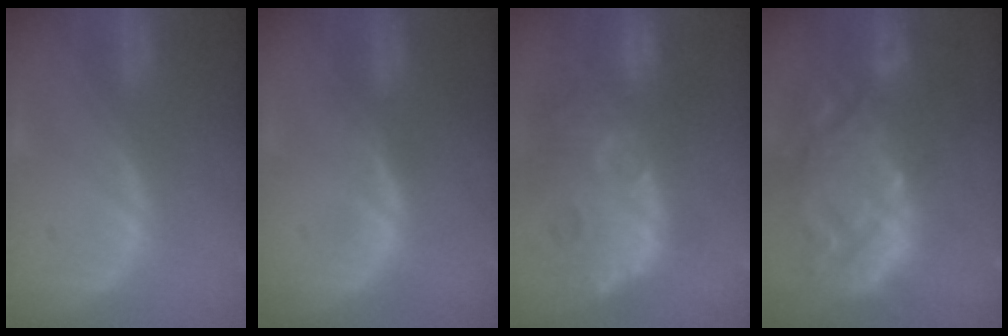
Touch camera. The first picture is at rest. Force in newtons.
{"total": 1.0, "press": 1.0, "slide": 0.1}
{"total": 14.4, "press": 12.6, "slide": 7.1}
{"total": 14.5, "press": 12.4, "slide": 7.5}